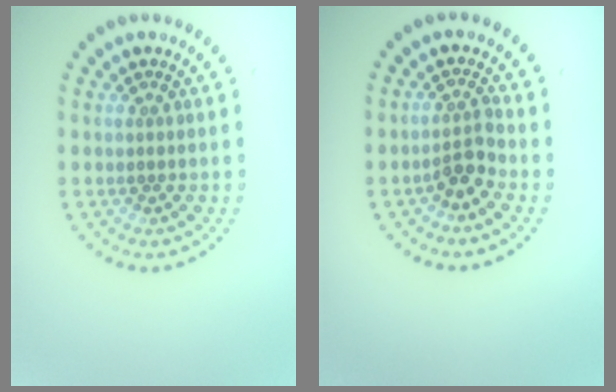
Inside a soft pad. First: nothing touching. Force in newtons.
{"total": 2.3, "press": 1.8, "slide": 1.4}